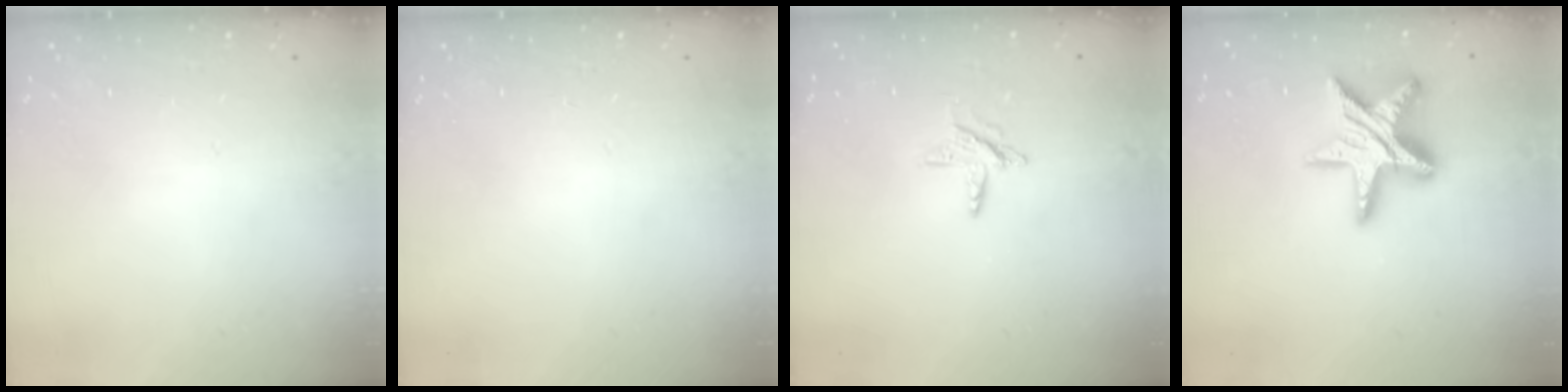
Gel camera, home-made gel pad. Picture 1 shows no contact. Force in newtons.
{"total": 0.0}
{"total": 5.9, "press": 5.9, "slide": 0.5}
{"total": 17.3, "press": 17.2, "slide": 1.3}